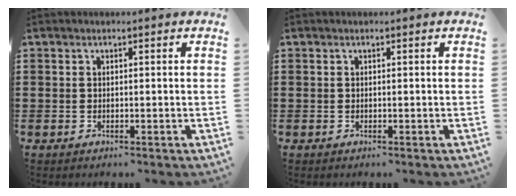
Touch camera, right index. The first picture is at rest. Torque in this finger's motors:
{"motor_torque": [-0.83, 1.31, 0.00, 0.00]}